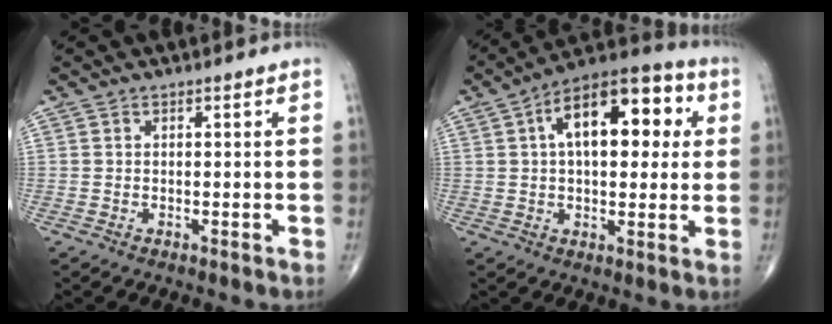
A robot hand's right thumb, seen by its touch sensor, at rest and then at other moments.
{"total": 18.0, "force": [4.4, 9.3, 14.8], "torque": [-0.185, 0.025, 0.055]}